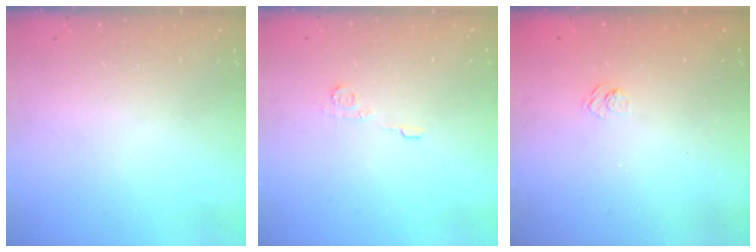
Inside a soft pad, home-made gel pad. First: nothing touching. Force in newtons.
{"total": 4.9, "press": 4.9, "slide": 0.2}
{"total": 2.4, "press": 2.0, "slide": 1.3}